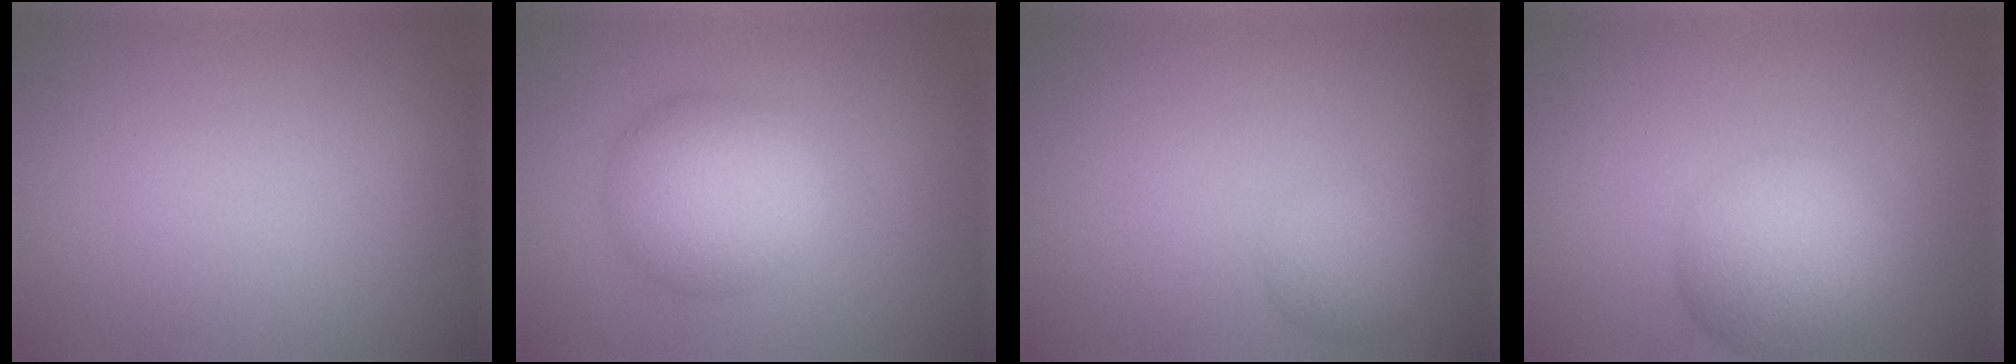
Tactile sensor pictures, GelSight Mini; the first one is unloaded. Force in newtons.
{"total": 5.2, "press": 5.2, "slide": 0.0}
{"total": 2.5, "press": 2.5, "slide": 0.1}
{"total": 5.4, "press": 5.4, "slide": 0.4}